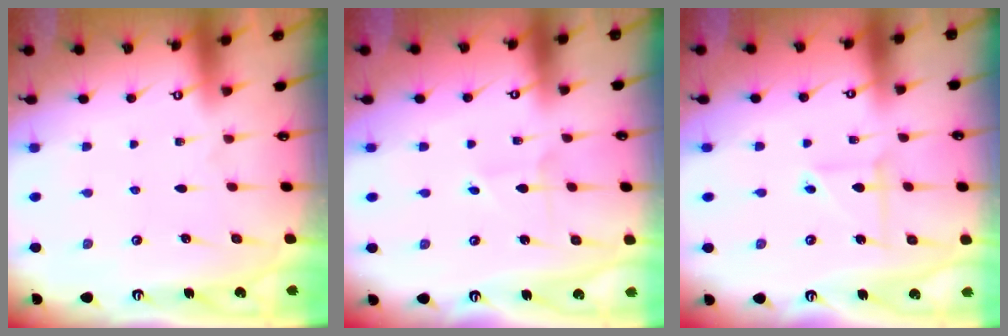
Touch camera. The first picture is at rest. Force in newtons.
{"total": 1.9, "press": 1.9, "slide": 0.1}
{"total": 4.4, "press": 4.4, "slide": 0.2}